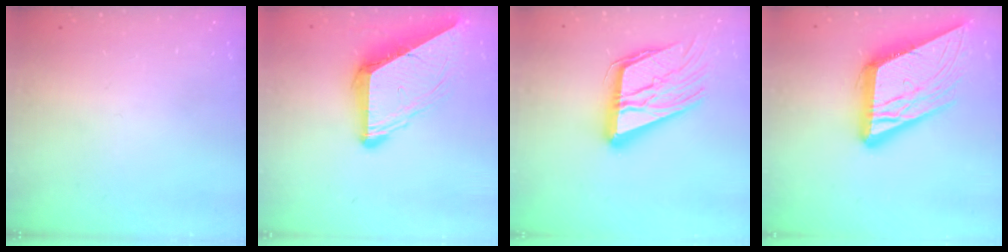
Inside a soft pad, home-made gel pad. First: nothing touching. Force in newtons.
{"total": 11.4, "press": 11.3, "slide": 1.3}
{"total": 20.2, "press": 20.1, "slide": 2.1}
{"total": 18.7, "press": 18.6, "slide": 2.1}